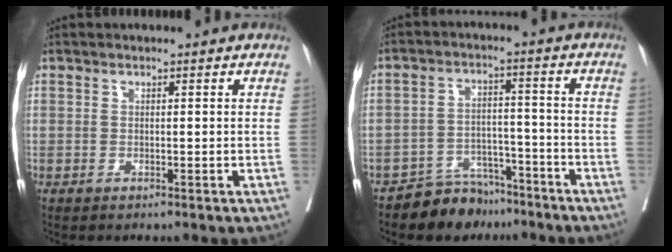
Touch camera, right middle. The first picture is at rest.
{"total": 6.8, "force": [-5.9, 3.3, 0.5], "torque": [-0.001, 0.017, -0.098]}